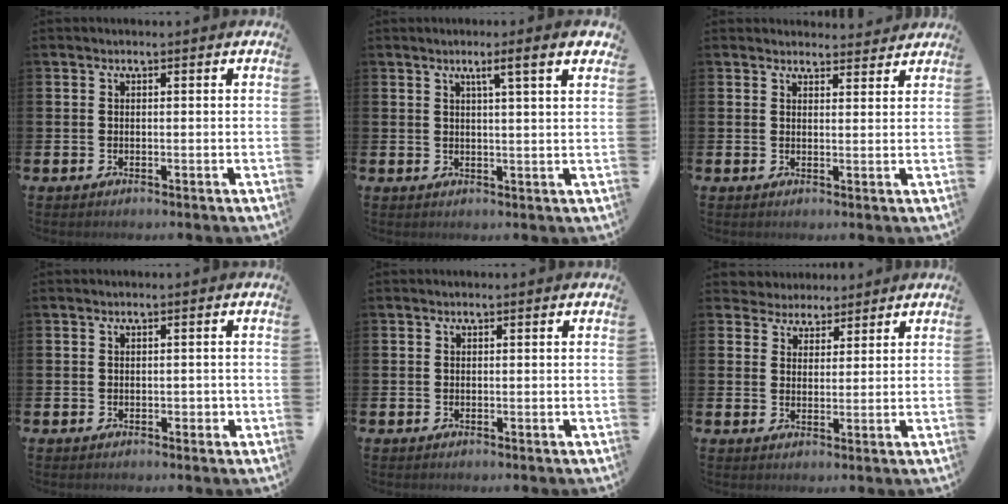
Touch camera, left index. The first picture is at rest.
{"total": 3.9, "force": [2.5, -0.3, 3.0], "torque": [-0.046, -0.010, 0.036]}
{"total": 2.6, "force": [2.6, 0.5, -0.1], "torque": [0.013, -0.020, 0.044]}
{"total": 0.8, "force": [-0.2, 0.6, 0.5], "torque": [-0.010, 0.004, -0.005]}
{"total": 0.0}
{"total": 3.8, "force": [3.5, 1.5, -0.6], "torque": [0.003, -0.017, 0.061]}